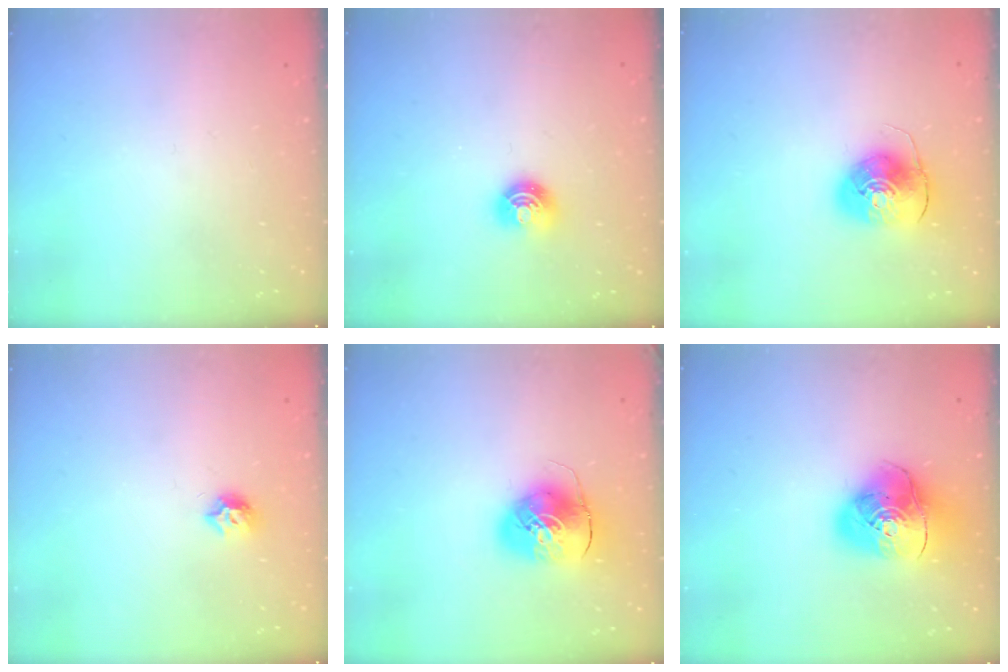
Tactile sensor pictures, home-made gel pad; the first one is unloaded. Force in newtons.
{"total": 6.6, "press": 6.6, "slide": 0.5}
{"total": 8.9, "press": 8.7, "slide": 1.5}
{"total": 6.4, "press": 6.4, "slide": 0.3}
{"total": 10.4, "press": 10.2, "slide": 1.8}
{"total": 14.0, "press": 13.9, "slide": 1.8}